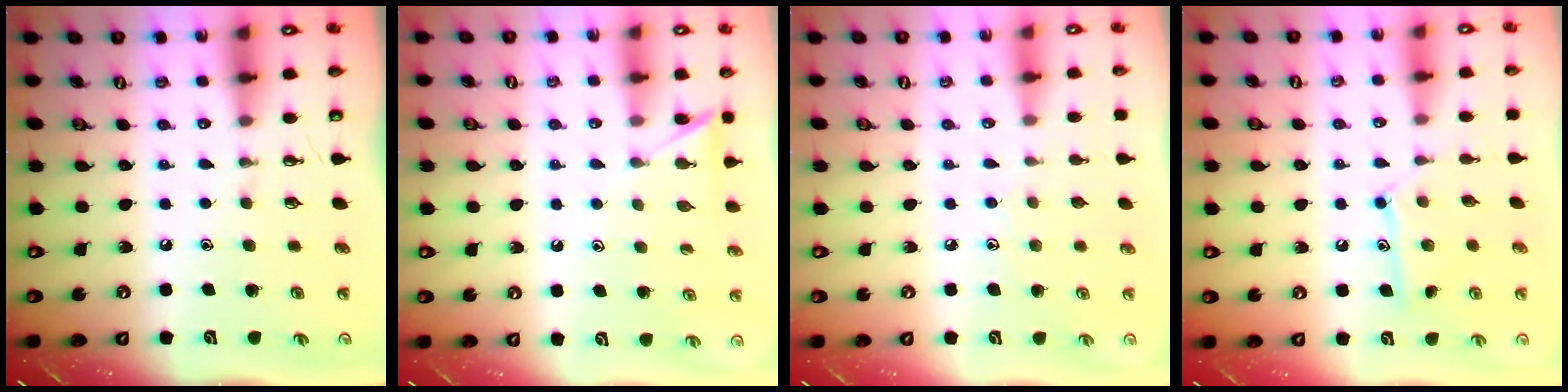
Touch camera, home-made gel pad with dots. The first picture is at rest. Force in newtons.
{"total": 5.4, "press": 5.3, "slide": 0.6}
{"total": 3.6, "press": 3.6, "slide": 0.4}
{"total": 10.3, "press": 10.3, "slide": 0.4}